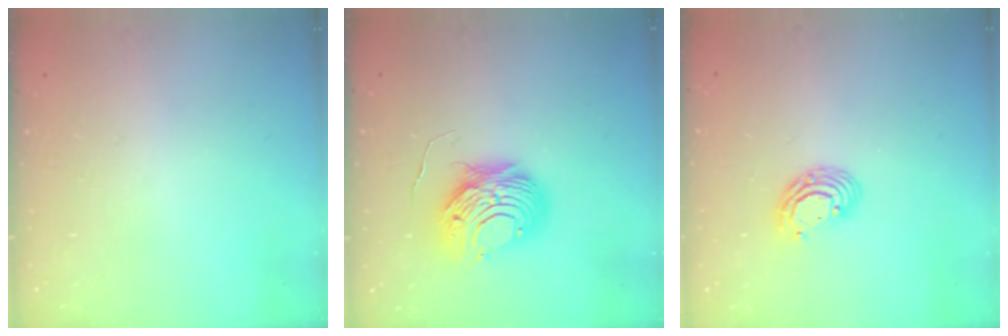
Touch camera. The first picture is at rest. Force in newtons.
{"total": 10.1, "press": 10.0, "slide": 1.0}
{"total": 6.7, "press": 6.6, "slide": 0.7}